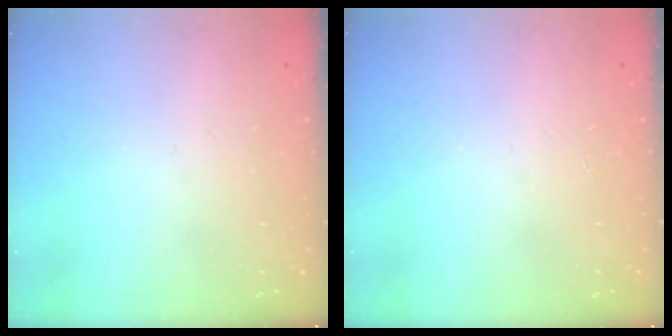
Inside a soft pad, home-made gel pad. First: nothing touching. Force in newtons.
{"total": 0.0}